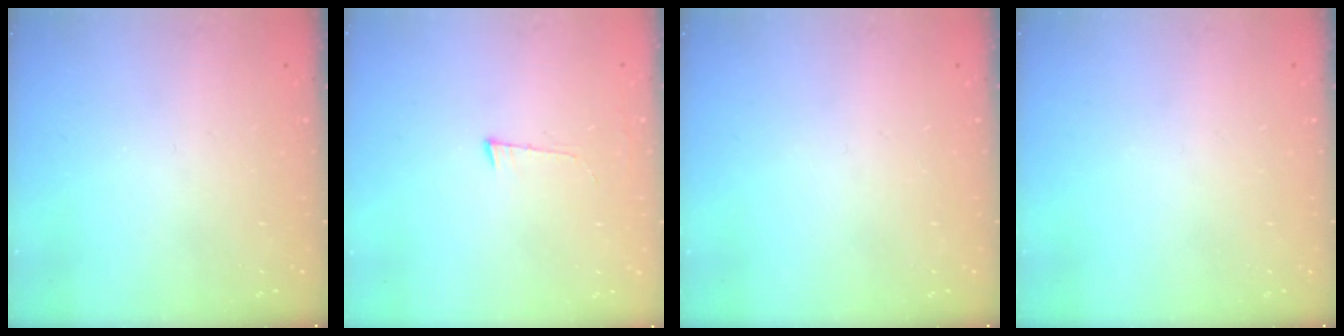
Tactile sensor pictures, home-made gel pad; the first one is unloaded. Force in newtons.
{"total": 4.5, "press": 4.0, "slide": 2.0}
{"total": 0.0}
{"total": 0.0}